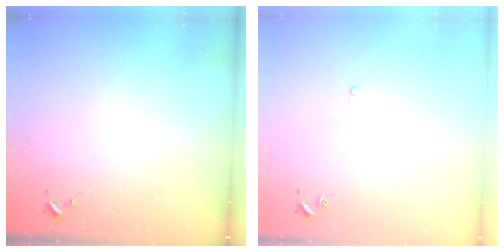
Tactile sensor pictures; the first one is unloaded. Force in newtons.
{"total": 2.0, "press": 1.9, "slide": 0.4}